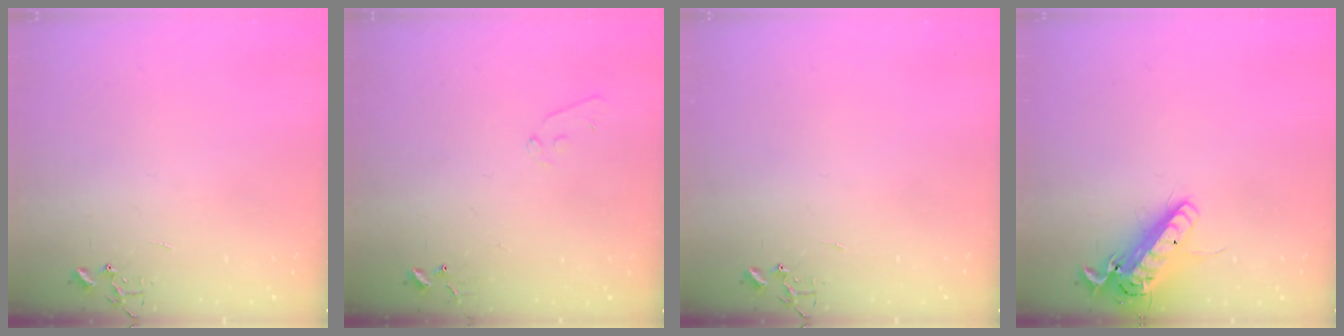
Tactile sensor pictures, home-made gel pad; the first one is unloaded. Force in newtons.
{"total": 5.2, "press": 5.2, "slide": 0.5}
{"total": 0.0}
{"total": 15.0, "press": 14.7, "slide": 3.0}